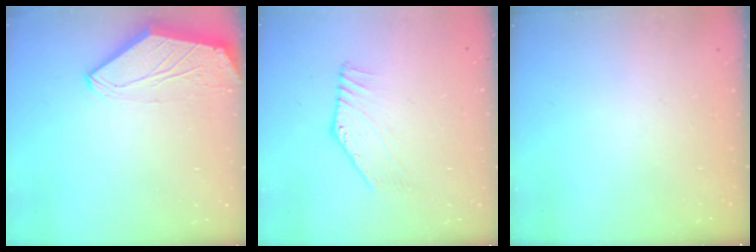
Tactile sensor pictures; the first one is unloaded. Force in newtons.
{"total": 2.9, "press": 2.9, "slide": 0.2}
{"total": 0.0}